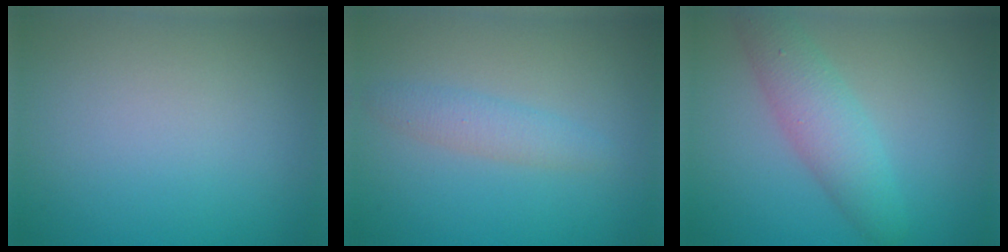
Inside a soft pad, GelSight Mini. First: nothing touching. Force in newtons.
{"total": 1.9, "press": 1.9, "slide": 0.1}
{"total": 4.0, "press": 4.0, "slide": 0.1}